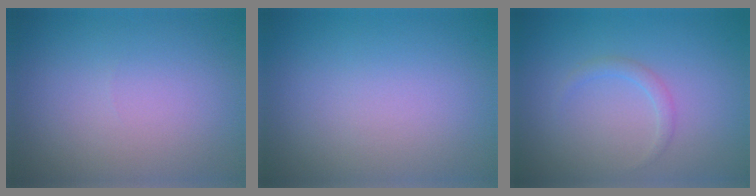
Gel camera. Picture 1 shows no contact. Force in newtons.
{"total": 0.0}
{"total": 1.1, "press": 1.1, "slide": 0.1}